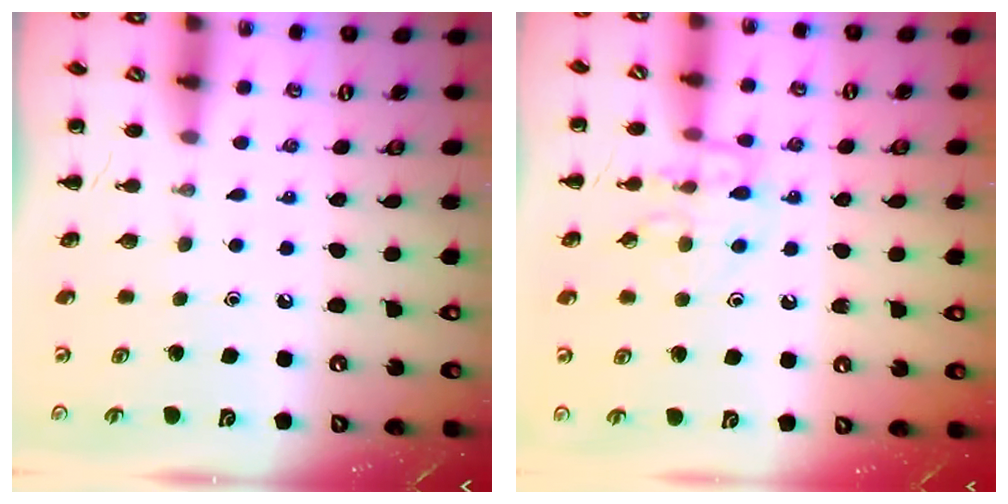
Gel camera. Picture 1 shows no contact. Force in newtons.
{"total": 10.6, "press": 10.6, "slide": 0.5}